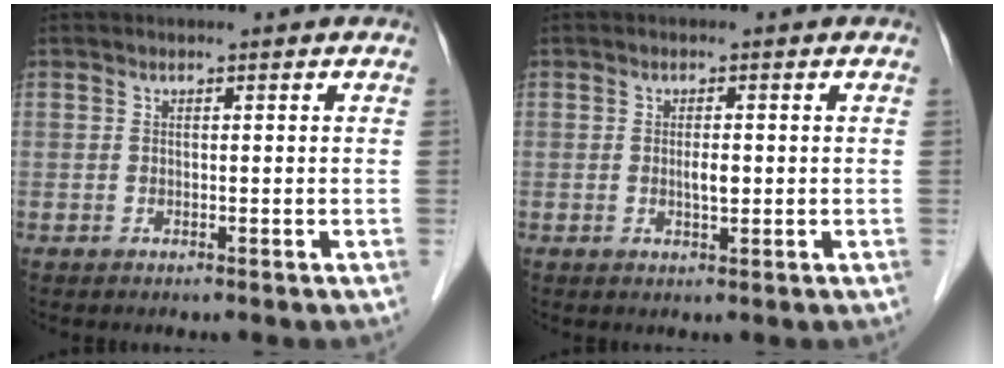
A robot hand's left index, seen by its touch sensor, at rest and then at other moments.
{"total": 1.8, "force": [0.0, 0.6, 1.7], "torque": [-0.031, 0.000, 0.000]}